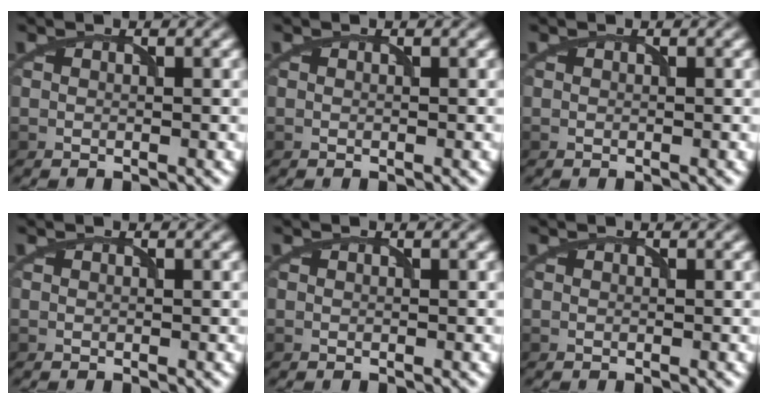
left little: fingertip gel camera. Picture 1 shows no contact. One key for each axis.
{"total": 0.0}
{"total": 0.0}
{"total": 0.0}
{"total": 0.0}
{"total": 0.0}